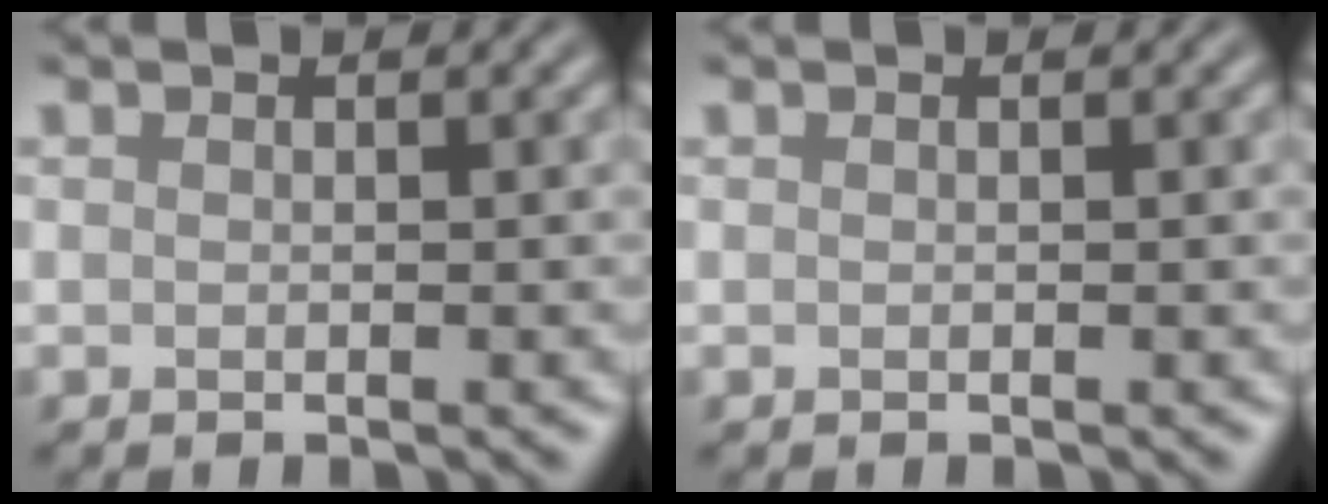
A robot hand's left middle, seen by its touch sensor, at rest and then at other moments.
{"total": 0.0}